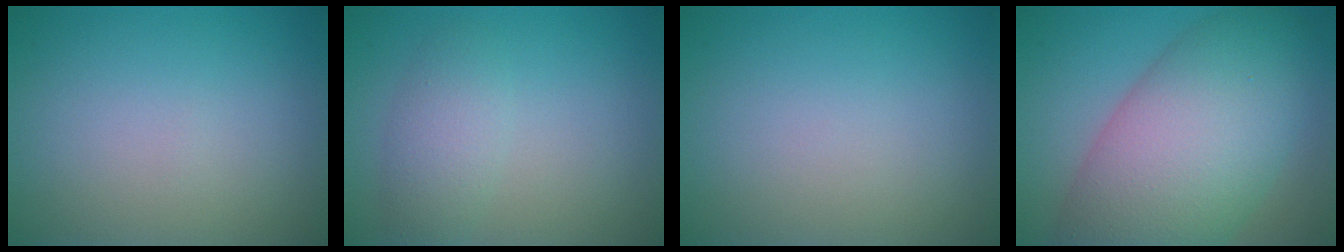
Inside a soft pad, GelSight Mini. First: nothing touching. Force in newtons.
{"total": 2.7, "press": 2.7, "slide": 0.1}
{"total": 0.0}
{"total": 12.0, "press": 12.0, "slide": 0.3}